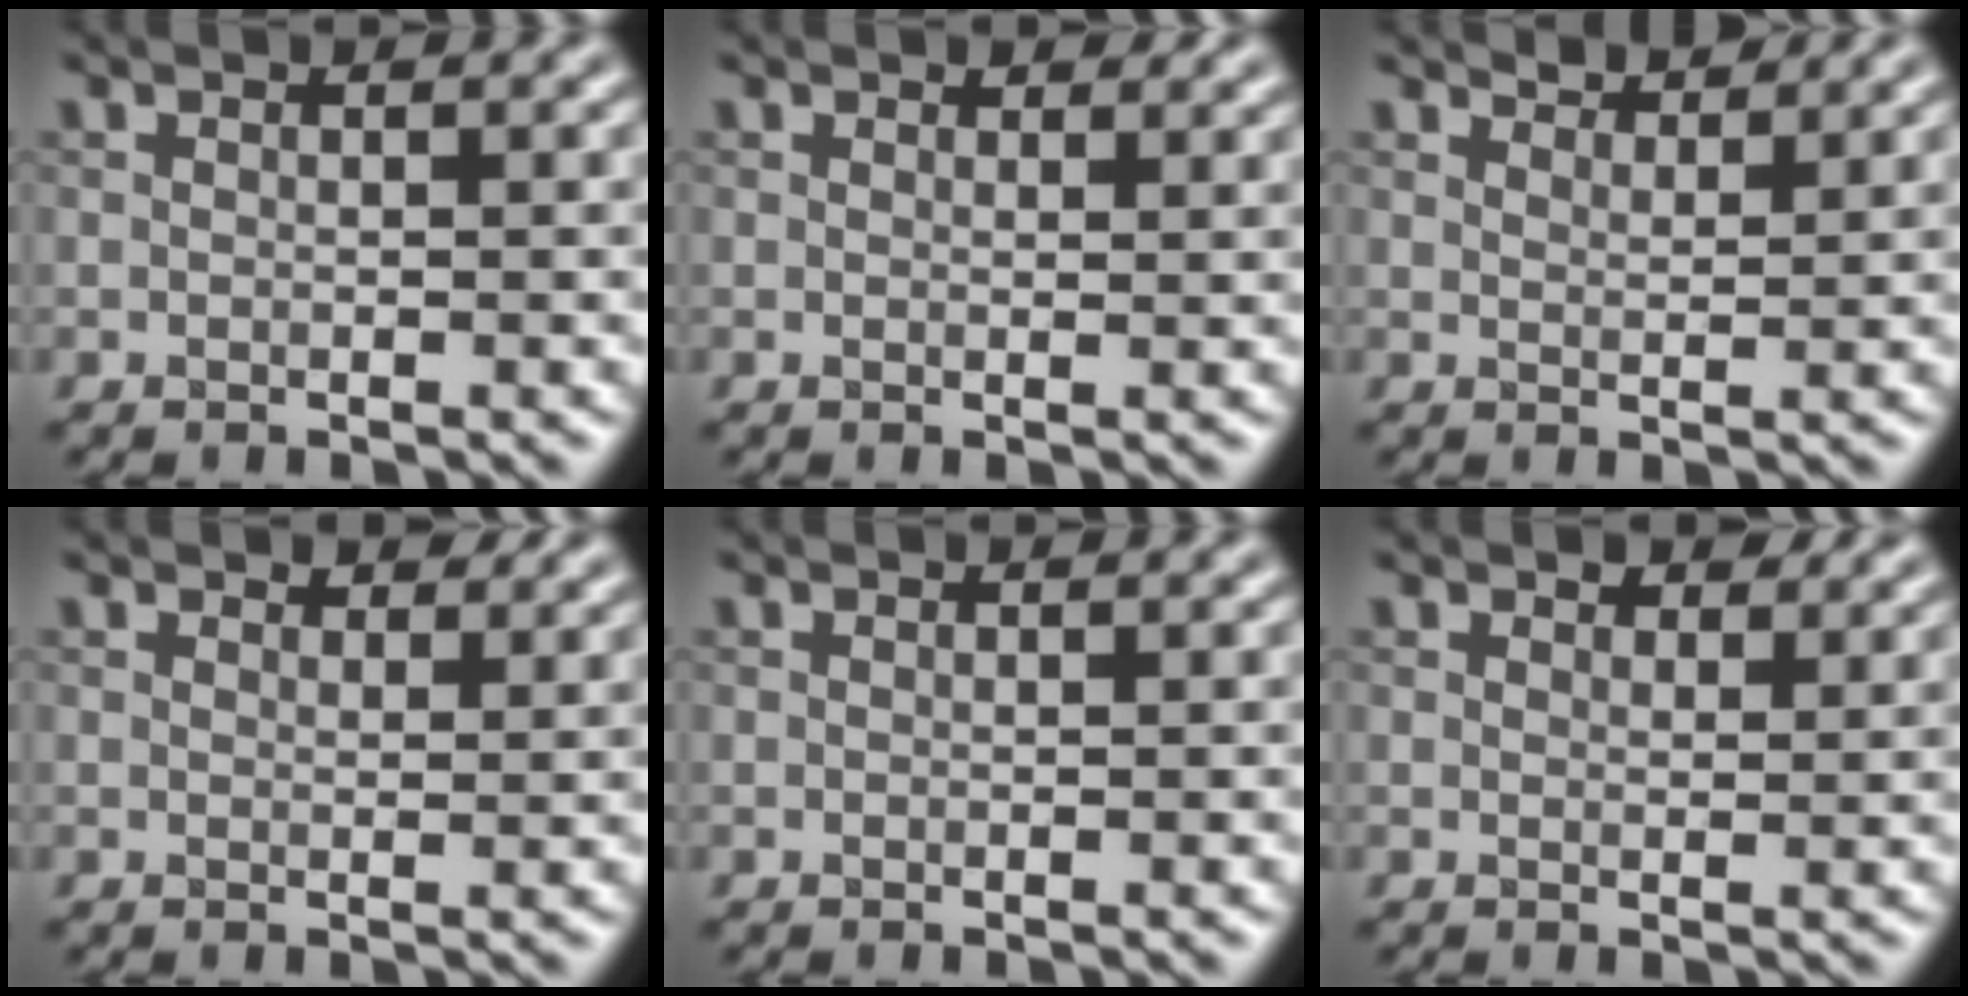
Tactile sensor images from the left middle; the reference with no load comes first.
{"total": 1.3, "force": [1.2, 0.5, 0.4], "torque": [-0.008, -0.003, 0.016]}
{"total": 3.0, "force": [2.9, 0.3, 0.6], "torque": [-0.012, -0.002, 0.041]}
{"total": 2.4, "force": [2.1, 0.8, 0.8], "torque": [-0.015, 0.001, 0.028]}
{"total": 0.0}
{"total": 2.0, "force": [1.6, 0.9, 0.7], "torque": [-0.013, -0.002, 0.023]}